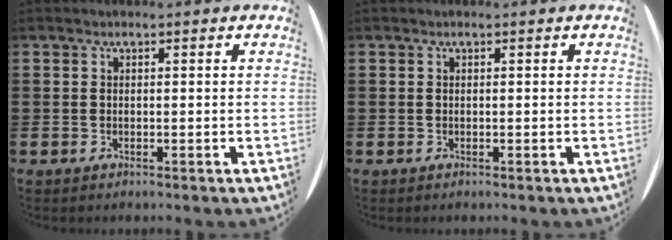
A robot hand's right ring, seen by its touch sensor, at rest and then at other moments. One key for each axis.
{"total": 0.0}